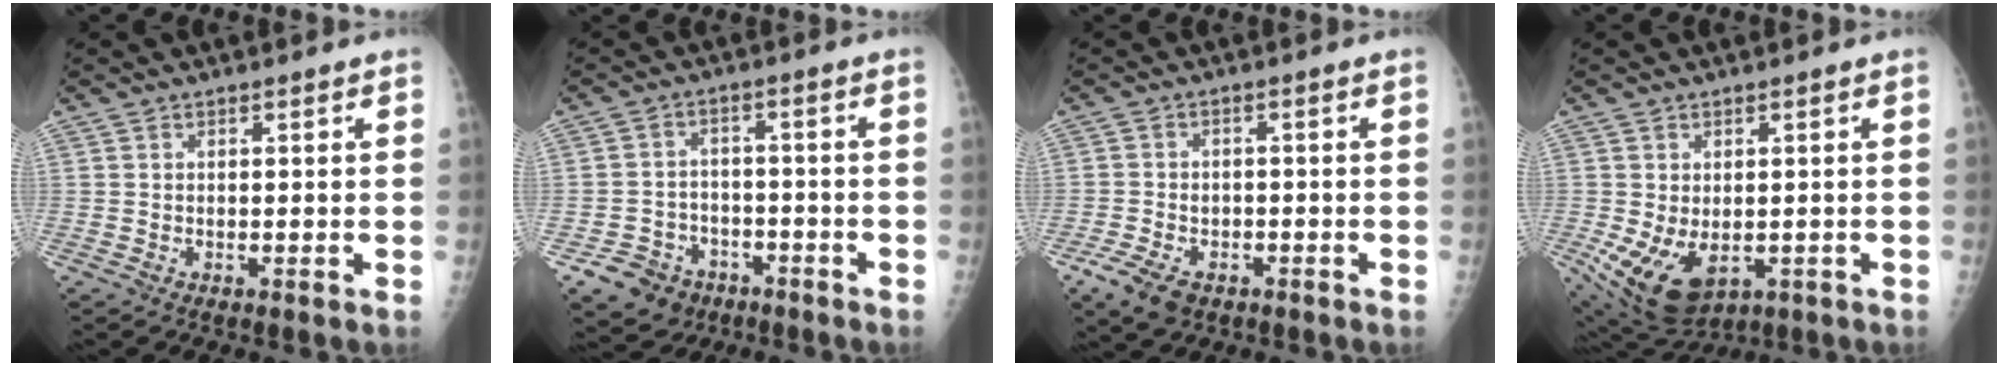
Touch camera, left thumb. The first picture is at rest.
{"total": 8.5, "force": [-4.7, 6.7, 2.0], "torque": [-0.026, 0.034, -0.069]}
{"total": 6.9, "force": [-4.0, 4.3, 3.7], "torque": [-0.070, 0.008, -0.065]}
{"total": 11.1, "force": [-2.6, 7.0, 8.2], "torque": [-0.140, -0.008, -0.021]}